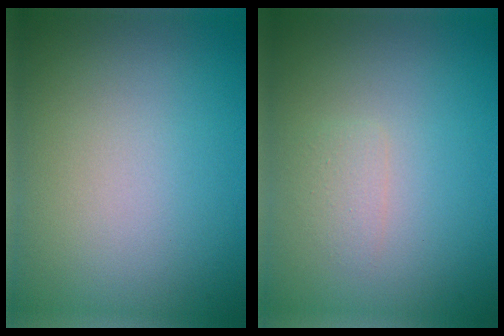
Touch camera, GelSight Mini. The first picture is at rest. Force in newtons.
{"total": 1.1, "press": 1.1, "slide": 0.1}